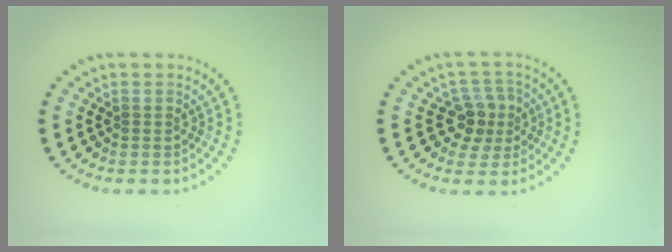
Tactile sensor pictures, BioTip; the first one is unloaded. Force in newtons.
{"total": 2.9, "press": 2.5, "slide": 1.4}